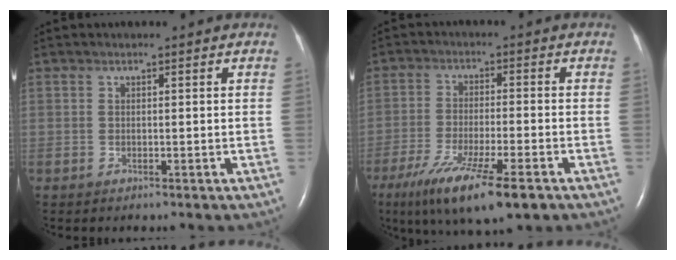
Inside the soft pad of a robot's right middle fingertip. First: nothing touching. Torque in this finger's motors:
{"motor_torque": [1.14, -1.00, 0.24, 0.07]}